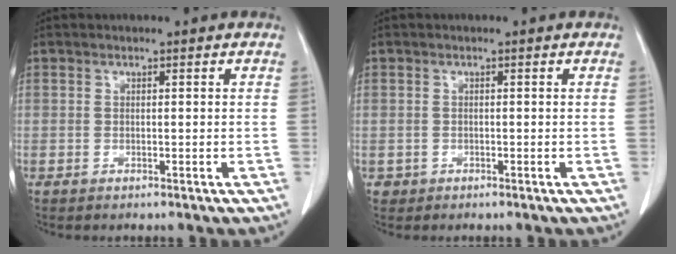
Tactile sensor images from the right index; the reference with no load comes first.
{"total": 1.0, "force": [-0.4, 0.9, -0.1], "torque": [-0.001, 0.007, -0.007]}